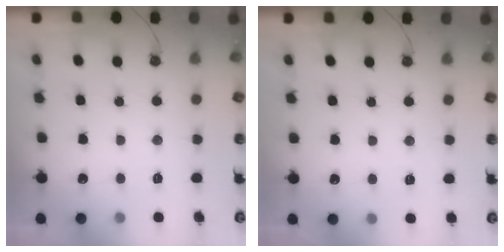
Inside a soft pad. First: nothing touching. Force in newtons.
{"total": 1.4, "press": 1.4, "slide": 0.5}